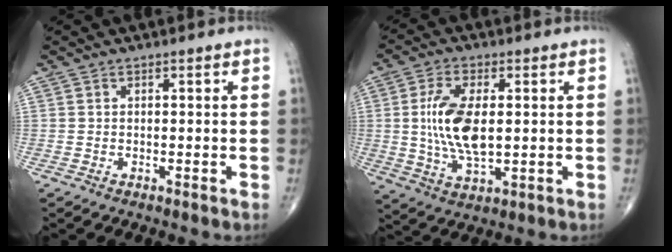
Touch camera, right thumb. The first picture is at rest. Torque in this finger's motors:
{"motor_torque": [1.83, 2.57, 1.56, 0.26, 0.17]}